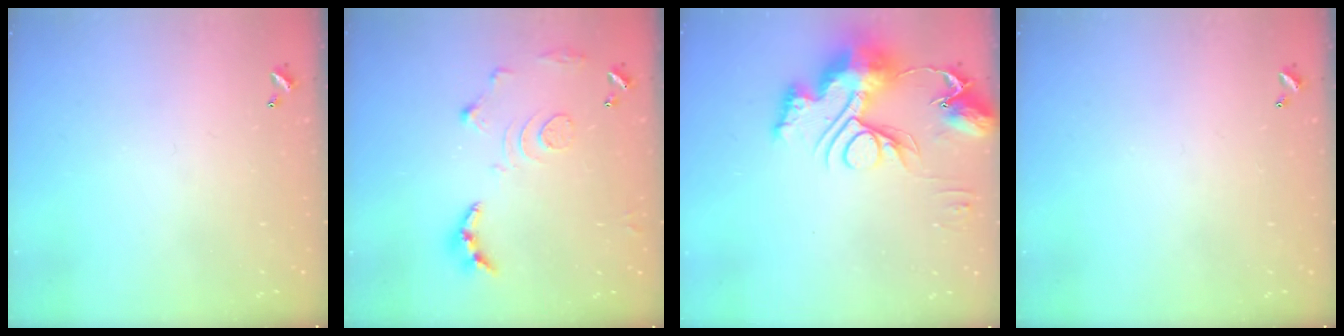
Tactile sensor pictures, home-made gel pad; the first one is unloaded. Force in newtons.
{"total": 12.5, "press": 12.4, "slide": 1.1}
{"total": 16.7, "press": 16.6, "slide": 1.8}
{"total": 0.0}